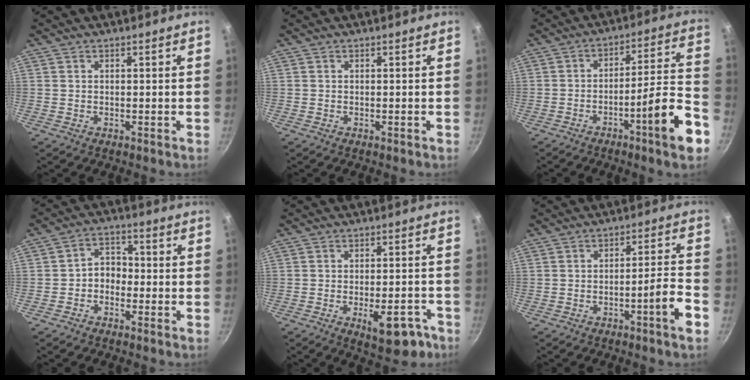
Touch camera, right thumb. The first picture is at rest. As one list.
[{"total": 0.0}, {"total": 14.0, "force": [-6.8, 1.4, 12.1], "torque": [-0.162, 0.050, -0.104]}, {"total": 4.7, "force": [-1.5, 3.6, 2.6], "torque": [-0.016, 0.029, -0.036]}, {"total": 9.4, "force": [-4.5, 4.0, 7.2], "torque": [-0.065, 0.024, -0.050]}, {"total": 7.2, "force": [-3.6, 0.1, 6.3], "torque": [-0.094, 0.034, -0.050]}]